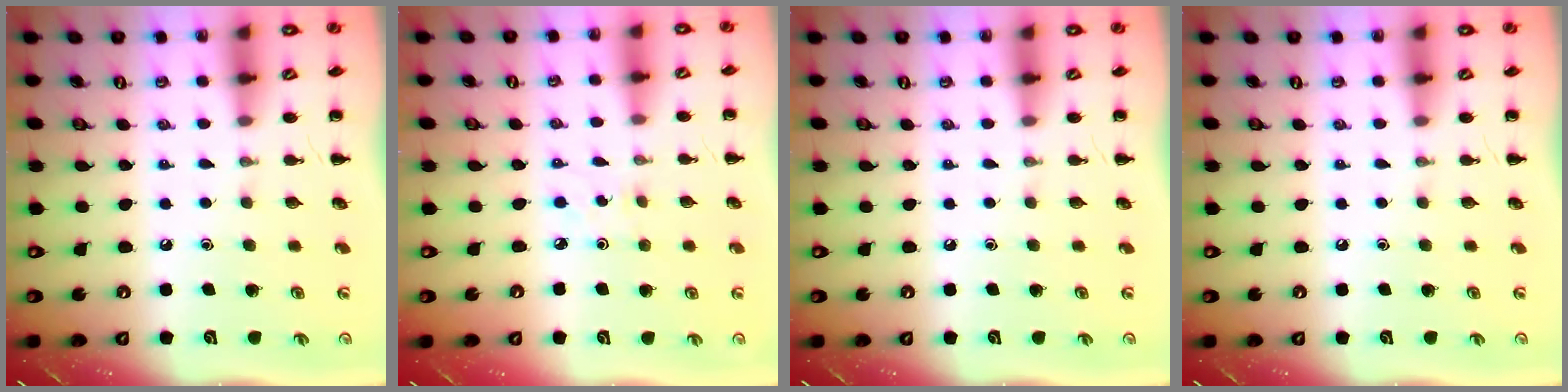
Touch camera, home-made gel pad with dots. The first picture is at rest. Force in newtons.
{"total": 2.1, "press": 2.0, "slide": 0.7}
{"total": 0.0}
{"total": 0.0}